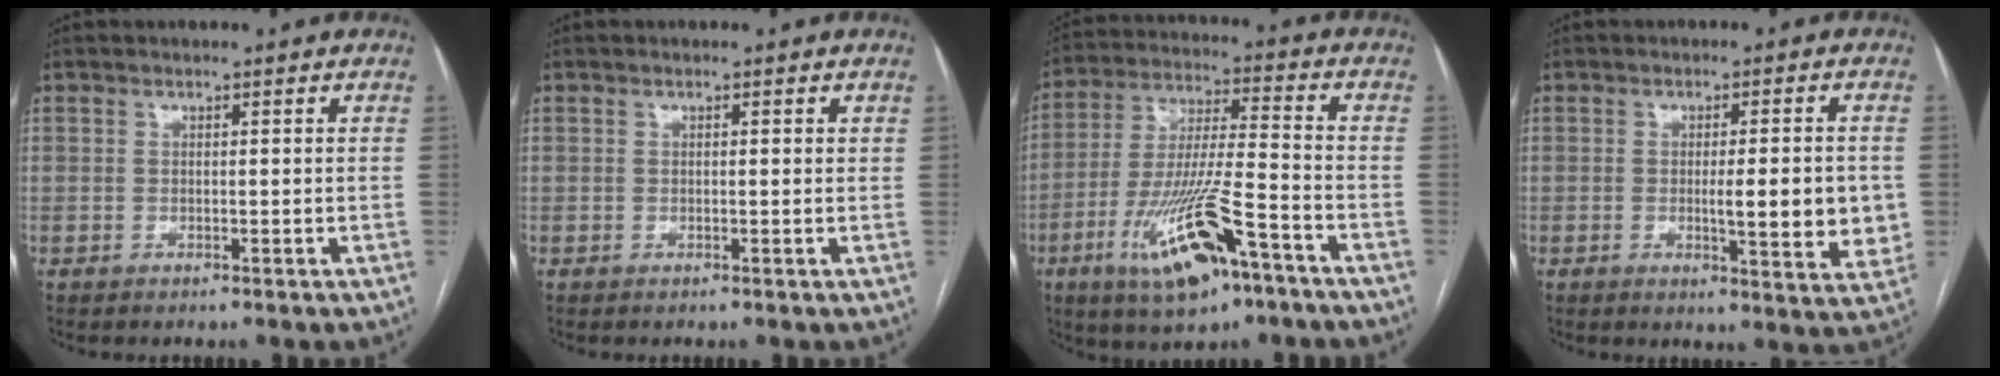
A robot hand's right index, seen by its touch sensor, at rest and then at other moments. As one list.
[{"total": 0.8, "force": [0.4, 0.3, 0.6], "torque": [-0.010, 0.001, 0.003]}, {"total": 16.2, "force": [-8.3, 2.8, 13.6], "torque": [-0.278, -0.020, -0.141]}, {"total": 9.1, "force": [-0.6, 1.9, 8.9], "torque": [-0.112, -0.010, -0.006]}]